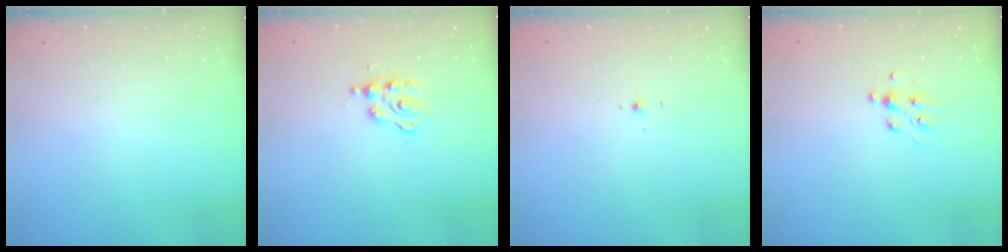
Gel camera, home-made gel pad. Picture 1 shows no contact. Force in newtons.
{"total": 2.8, "press": 2.8, "slide": 0.3}
{"total": 2.8, "press": 2.8, "slide": 0.7}
{"total": 6.1, "press": 6.0, "slide": 1.3}